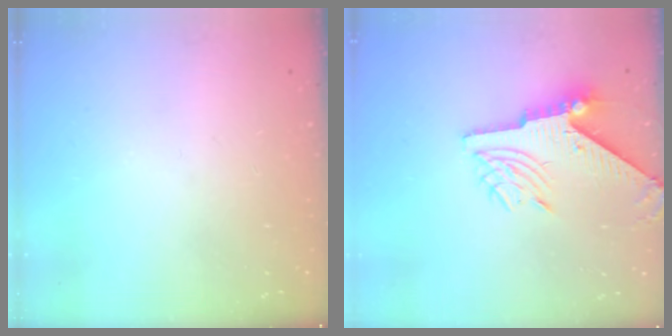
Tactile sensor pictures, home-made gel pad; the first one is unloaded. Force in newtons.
{"total": 9.4, "press": 9.4, "slide": 1.2}